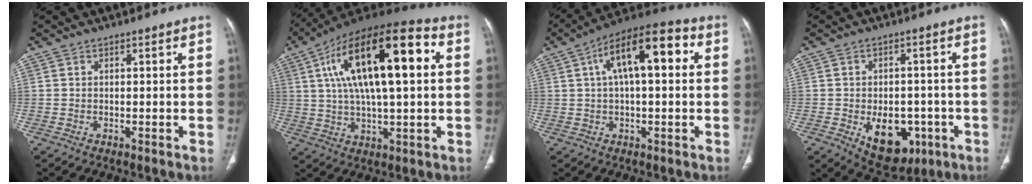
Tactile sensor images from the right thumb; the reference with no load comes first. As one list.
[{"total": 24.6, "force": [5.7, 9.0, 22.2], "torque": [-0.376, 0.023, 0.086]}, {"total": 14.9, "force": [3.7, 6.0, 13.1], "torque": [-0.197, 0.031, 0.050]}, {"total": 11.8, "force": [-4.1, 7.7, 8.0], "torque": [-0.082, 0.014, -0.040]}]